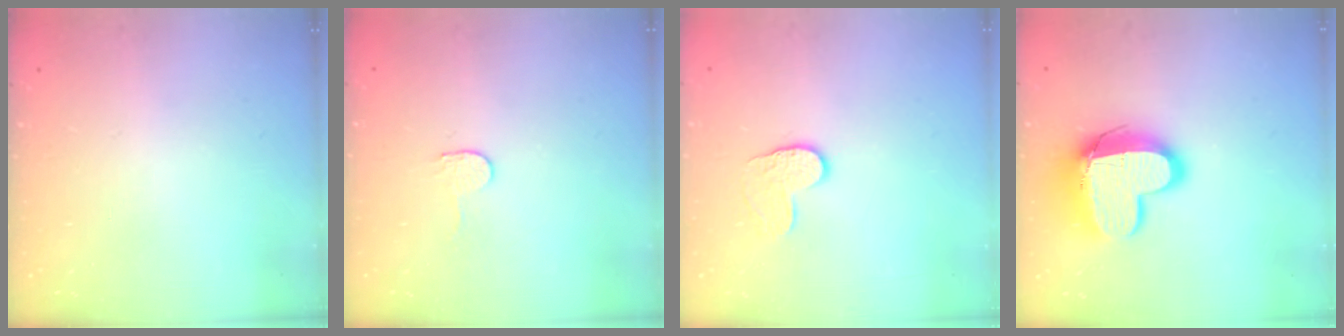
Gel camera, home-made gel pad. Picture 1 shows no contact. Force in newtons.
{"total": 2.7, "press": 2.7, "slide": 0.2}
{"total": 6.9, "press": 6.8, "slide": 0.5}
{"total": 15.0, "press": 14.9, "slide": 1.3}